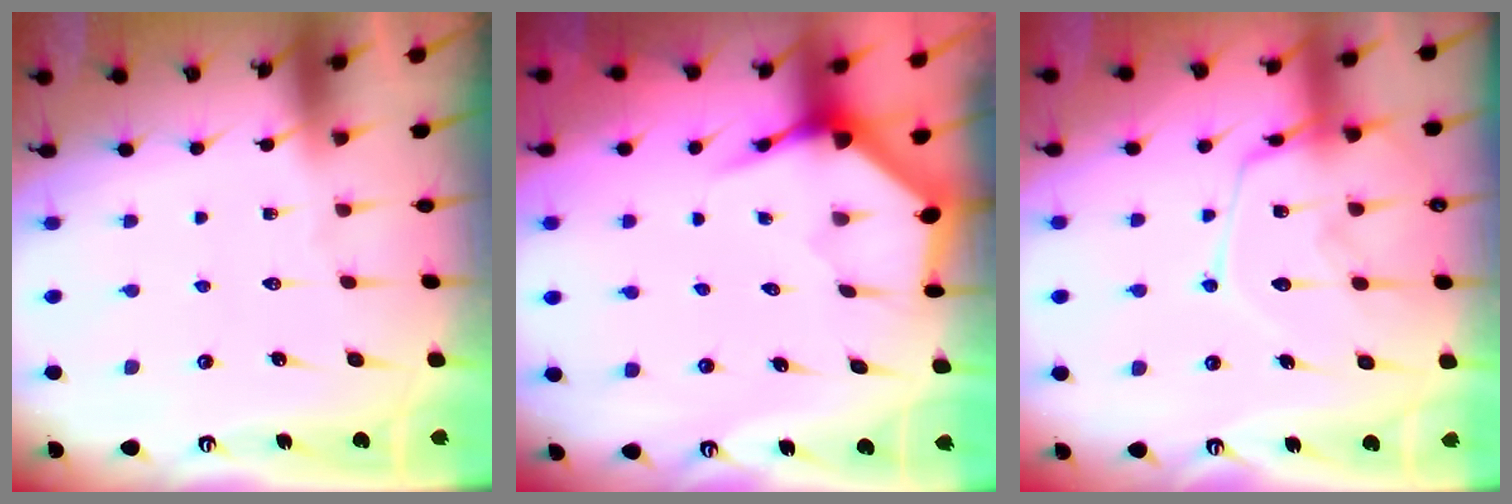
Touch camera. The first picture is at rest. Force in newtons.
{"total": 4.1, "press": 4.0, "slide": 0.5}
{"total": 14.9, "press": 14.8, "slide": 1.3}